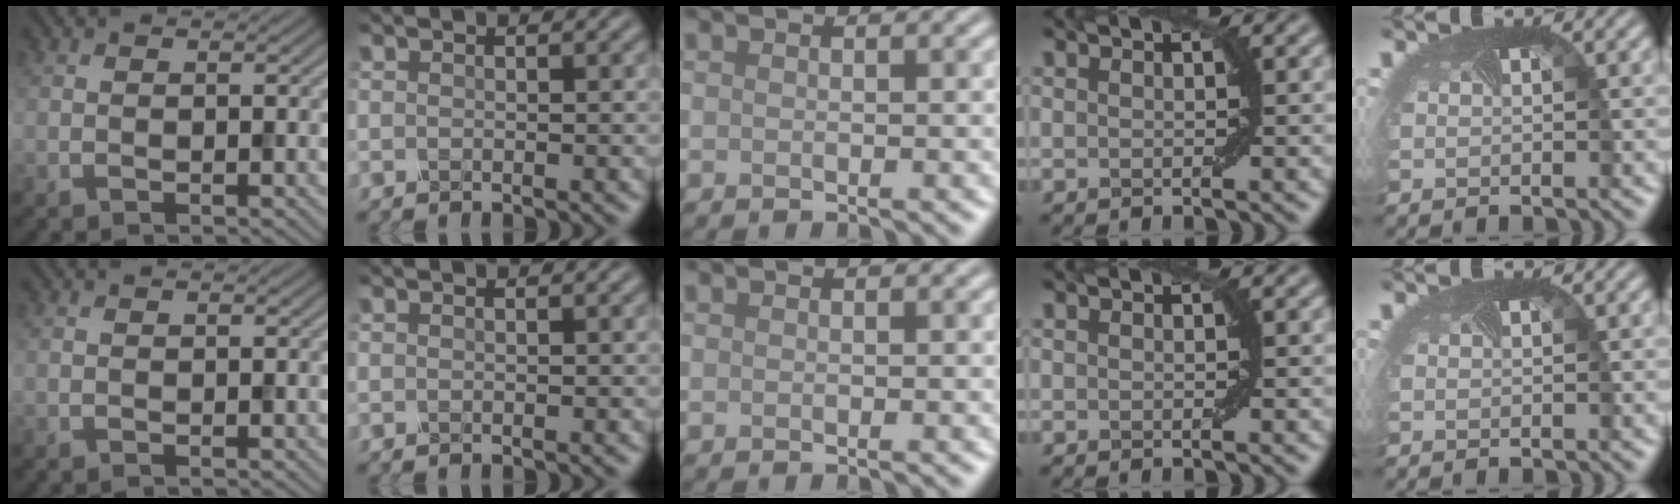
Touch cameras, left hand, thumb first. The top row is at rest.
{}